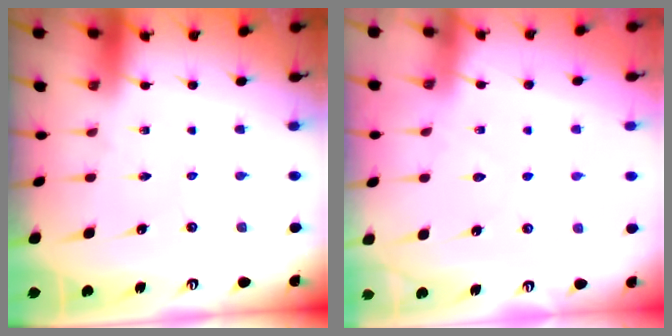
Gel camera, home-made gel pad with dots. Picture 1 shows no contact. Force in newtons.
{"total": 4.5, "press": 4.5, "slide": 0.5}